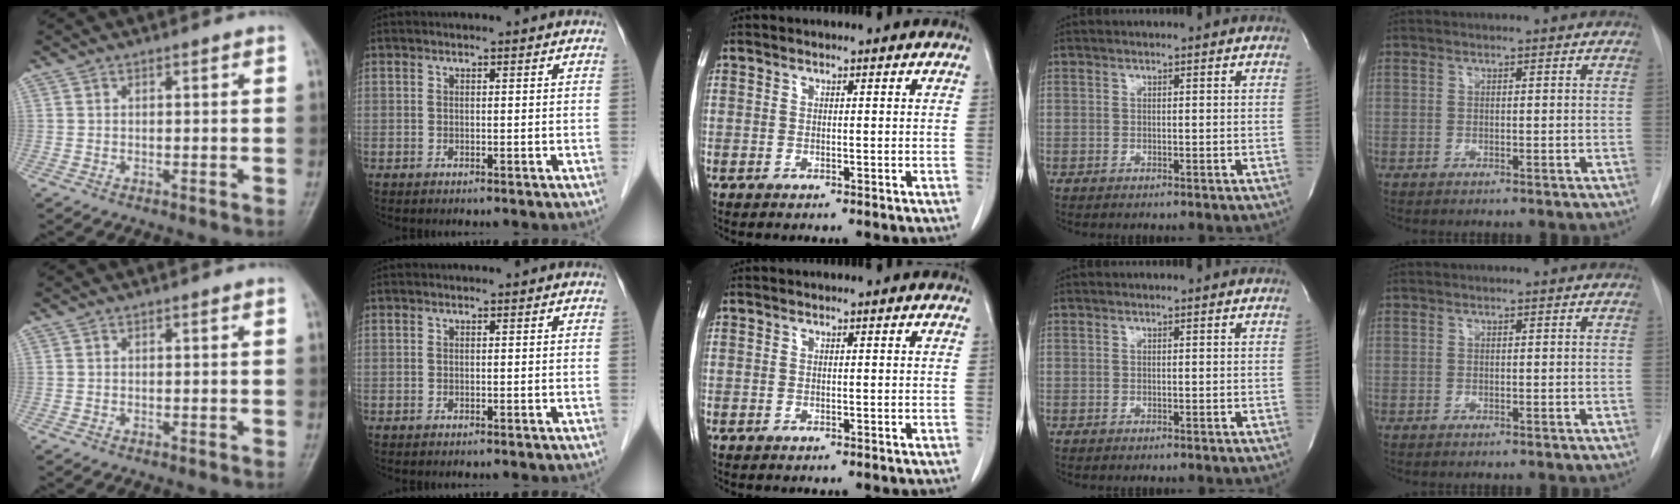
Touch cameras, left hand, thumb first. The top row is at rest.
{}